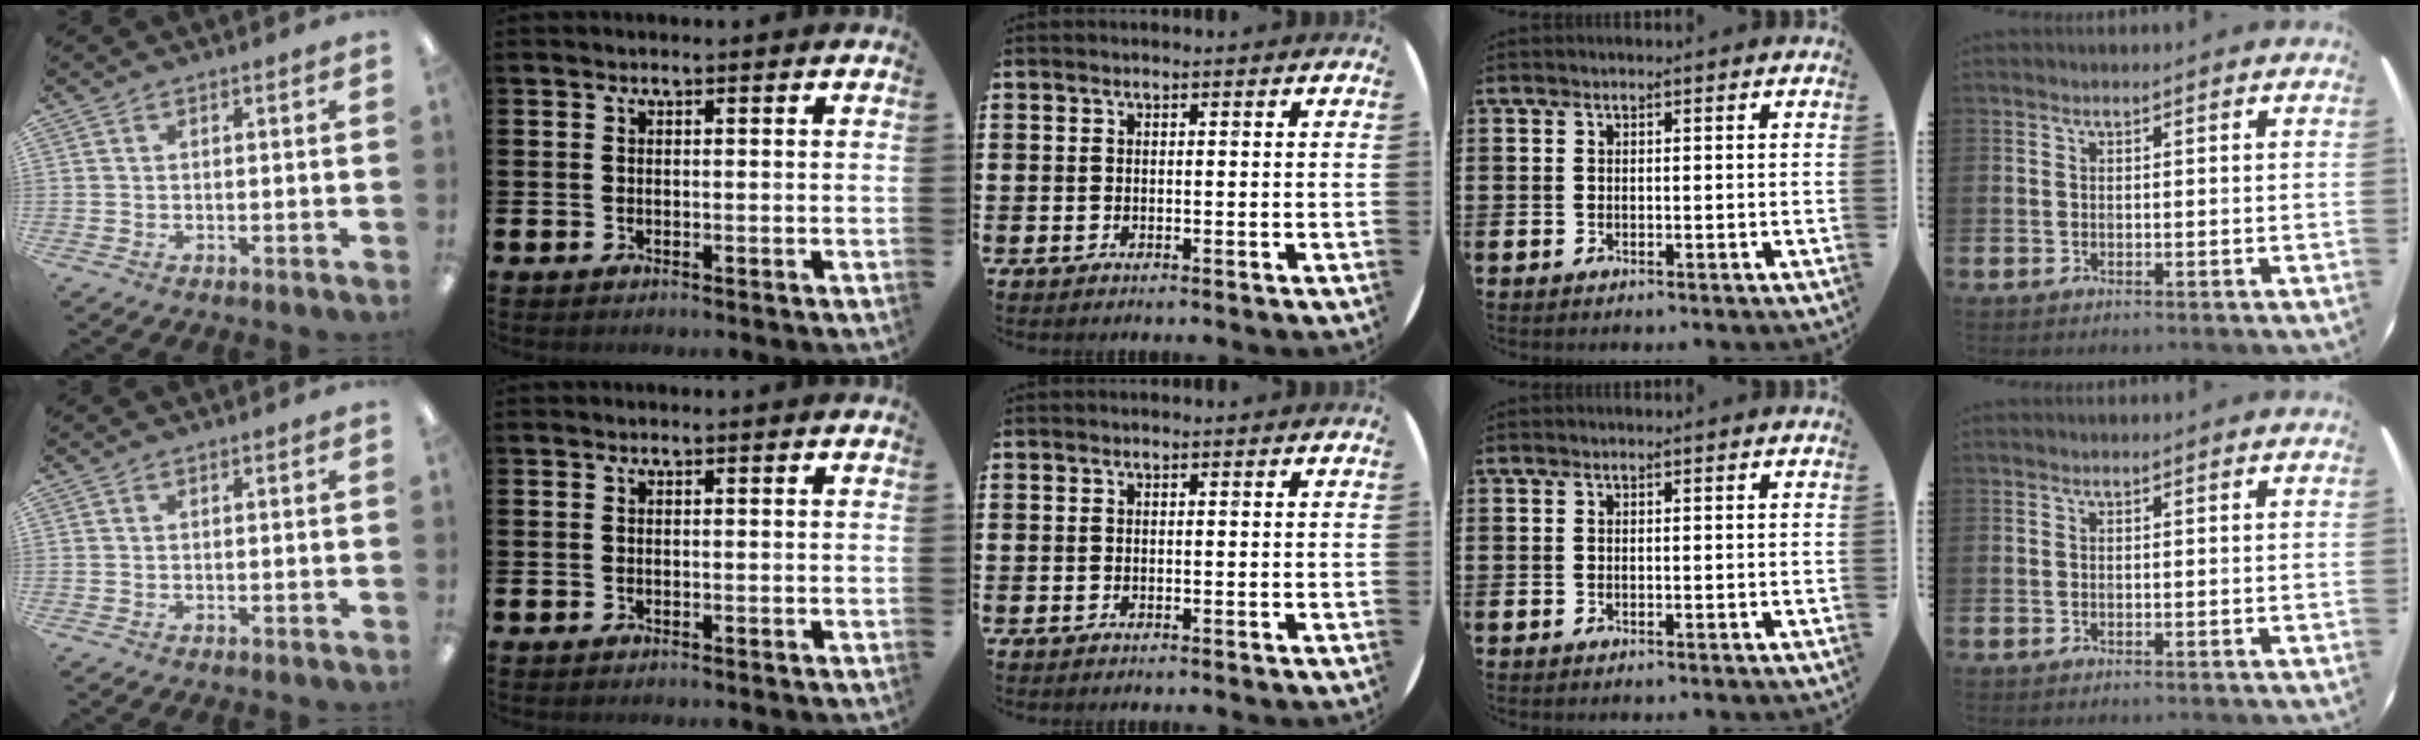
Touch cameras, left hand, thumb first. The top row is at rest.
{}